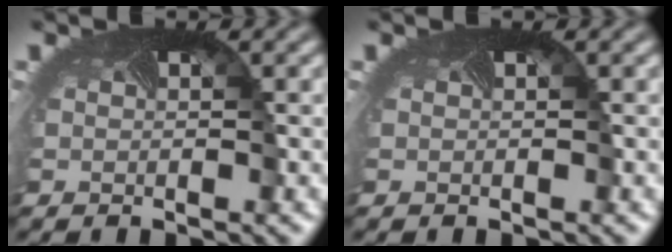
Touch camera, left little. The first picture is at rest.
{"total": 0.0}